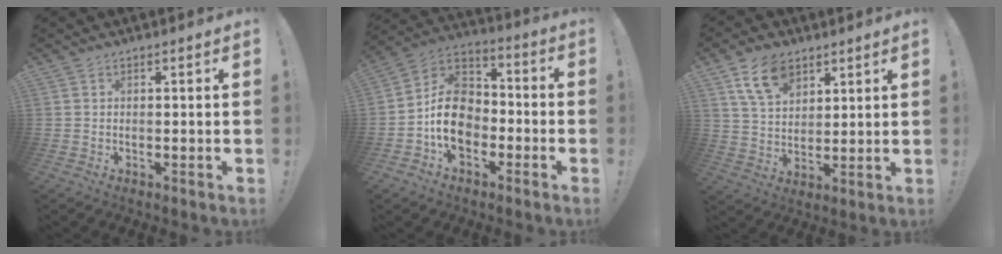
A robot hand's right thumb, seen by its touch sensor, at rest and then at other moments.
{"total": 15.0, "force": [-4.1, 11.3, 8.9], "torque": [-0.137, 0.033, -0.069]}
{"total": 11.5, "force": [6.8, 6.9, 6.2], "torque": [-0.107, -0.022, 0.129]}